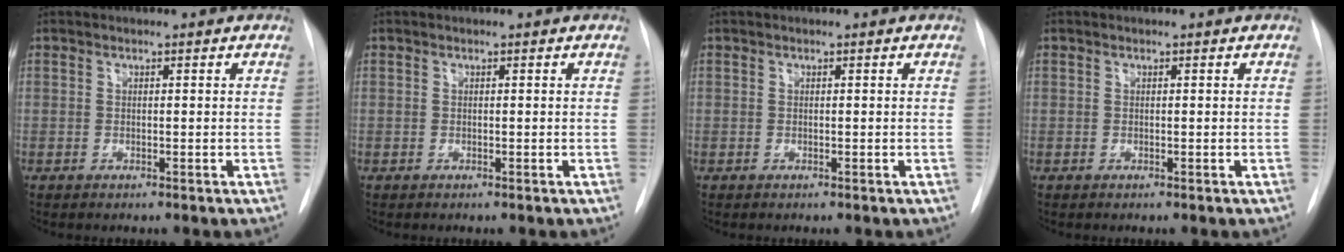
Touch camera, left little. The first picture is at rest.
{"total": 0.0}
{"total": 0.0}
{"total": 0.0}